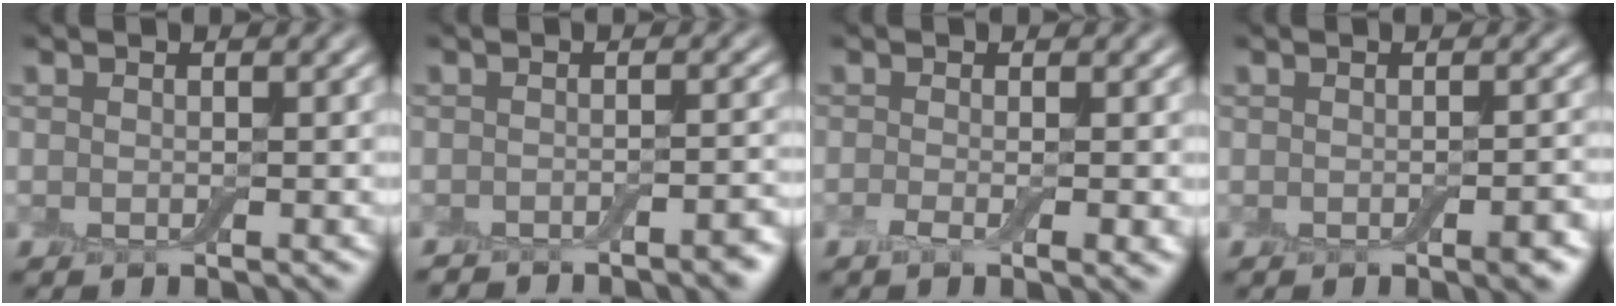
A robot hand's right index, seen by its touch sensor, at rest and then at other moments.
{"total": 2.6, "force": [-2.3, 0.4, 1.1], "torque": [-0.007, 0.002, -0.034]}
{"total": 2.2, "force": [-0.7, 0.6, 2.1], "torque": [-0.036, -0.007, -0.016]}
{"total": 1.9, "force": [-0.8, 0.5, 1.7], "torque": [-0.019, 0.000, -0.010]}